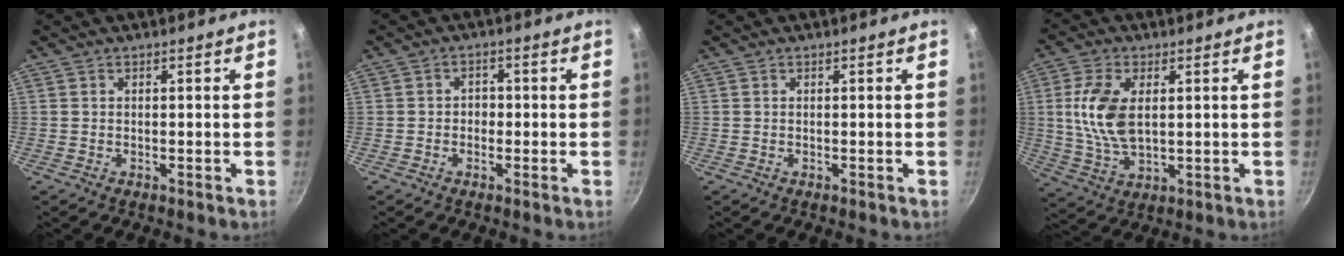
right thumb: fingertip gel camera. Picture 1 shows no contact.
{"total": 2.3, "force": [-0.5, 1.9, 1.1], "torque": [-0.004, 0.008, -0.012]}
{"total": 0.0}
{"total": 11.3, "force": [1.9, 6.2, 9.2], "torque": [-0.181, -0.009, 0.039]}